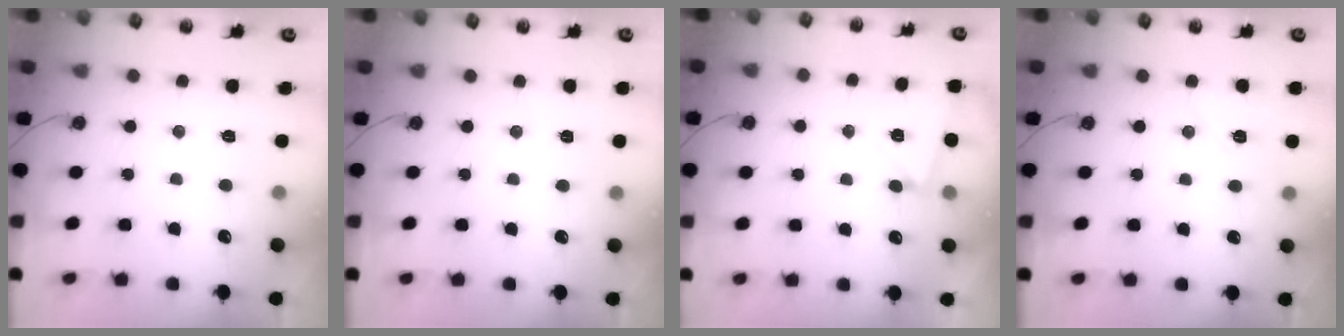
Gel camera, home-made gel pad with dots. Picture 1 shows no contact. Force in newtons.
{"total": 1.6, "press": 1.4, "slide": 0.7}
{"total": 2.9, "press": 2.8, "slide": 0.6}
{"total": 5.7, "press": 5.1, "slide": 2.4}